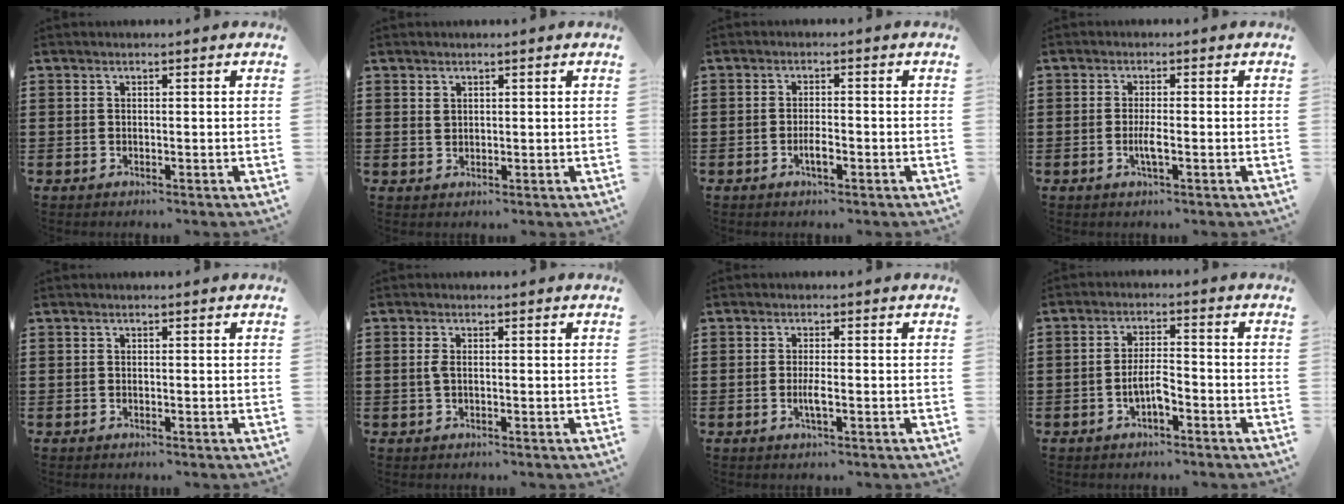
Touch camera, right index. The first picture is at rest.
{"total": 1.2, "force": [0.8, 0.8, 0.5], "torque": [-0.012, 0.002, 0.015]}
{"total": 2.5, "force": [-1.1, 0.7, 2.1], "torque": [-0.038, 0.003, -0.019]}
{"total": 2.6, "force": [-0.7, 0.3, 2.5], "torque": [-0.058, -0.006, -0.018]}
{"total": 0.0}
{"total": 1.6, "force": [0.0, 0.6, 1.5], "torque": [-0.036, -0.001, -0.004]}
{"total": 2.2, "force": [-0.6, 0.2, 2.1], "torque": [-0.045, -0.004, -0.013]}
{"total": 4.5, "force": [-1.8, 1.3, 3.8], "torque": [-0.081, 0.004, -0.038]}